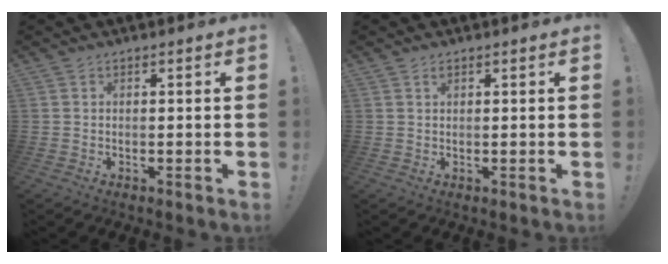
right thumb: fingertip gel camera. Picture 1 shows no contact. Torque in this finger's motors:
{"motor_torque": [-0.08, -0.06, -0.25, 0.22, 0.00]}